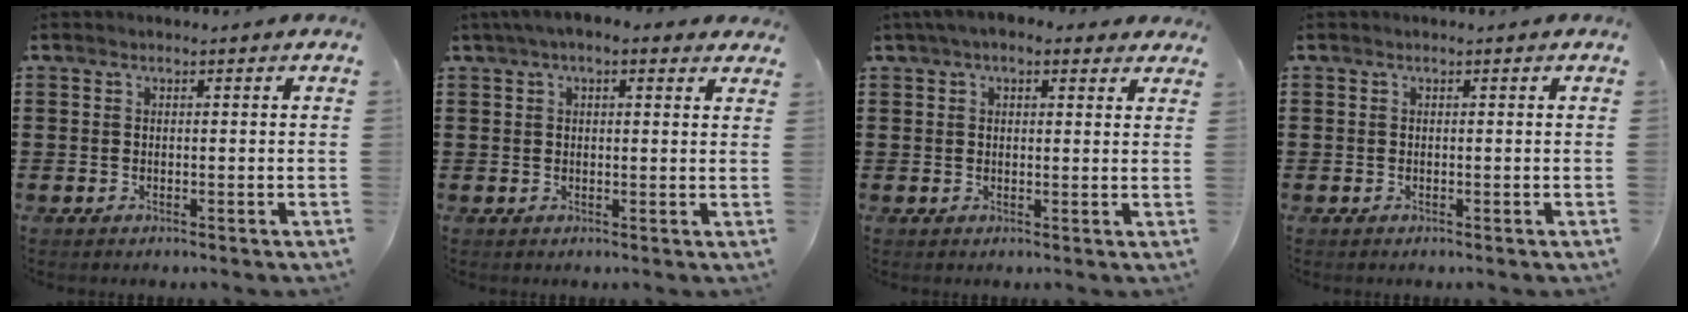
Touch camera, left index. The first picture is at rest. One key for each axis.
{"total": 3.4, "fx": 2.0, "fy": 1.3, "fz": 2.4, "tx": -0.052, "ty": 0.008, "tz": 0.035}
{"total": 3.8, "fx": 2.7, "fy": 1.5, "fz": 2.1, "tx": -0.049, "ty": 0.004, "tz": 0.049}
{"total": 0.0}